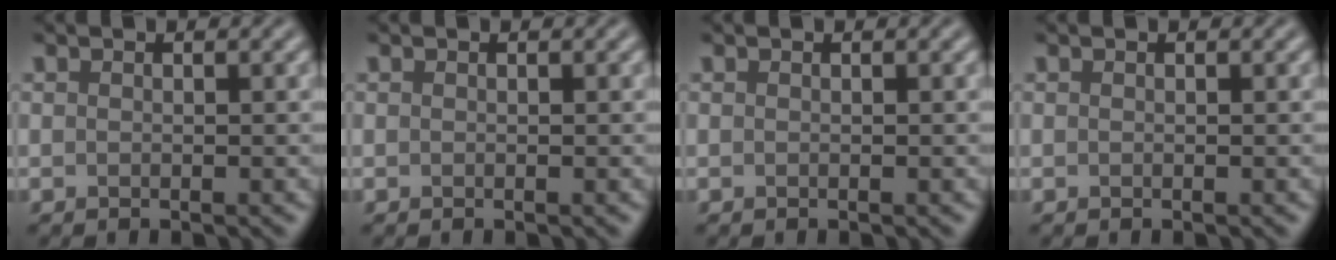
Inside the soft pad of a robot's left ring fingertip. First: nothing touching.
{"total": 0.0}
{"total": 0.0}
{"total": 0.0}